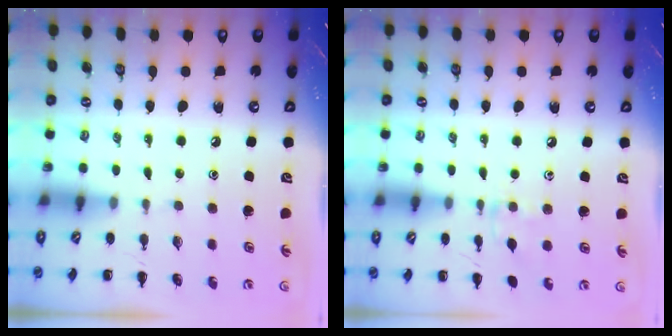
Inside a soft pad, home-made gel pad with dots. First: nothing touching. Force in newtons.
{"total": 6.0, "press": 5.7, "slide": 1.8}